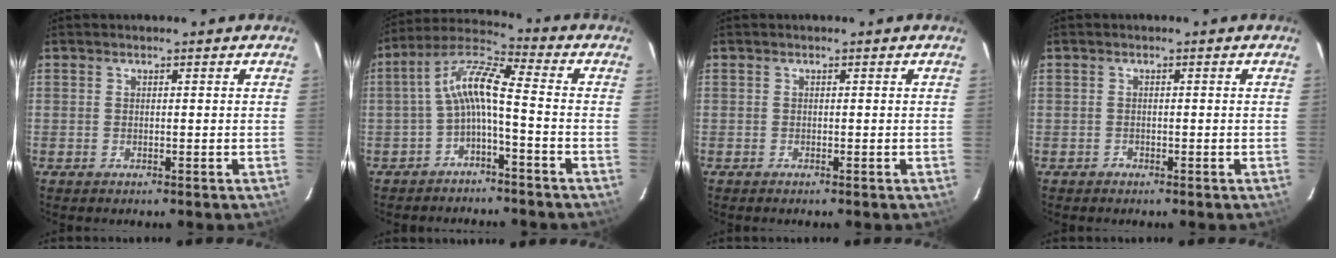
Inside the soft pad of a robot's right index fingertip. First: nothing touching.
{"total": 8.0, "force": [-2.2, 1.3, 7.5], "torque": [-0.172, 0.024, -0.046]}
{"total": 0.0}
{"total": 1.0, "force": [-0.7, 0.7, -0.1], "torque": [0.001, 0.006, -0.011]}